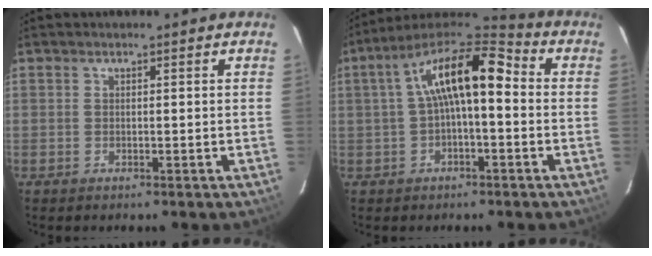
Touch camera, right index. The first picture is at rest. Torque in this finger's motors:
{"motor_torque": [1.00, -0.43, 0.98, 0.21]}